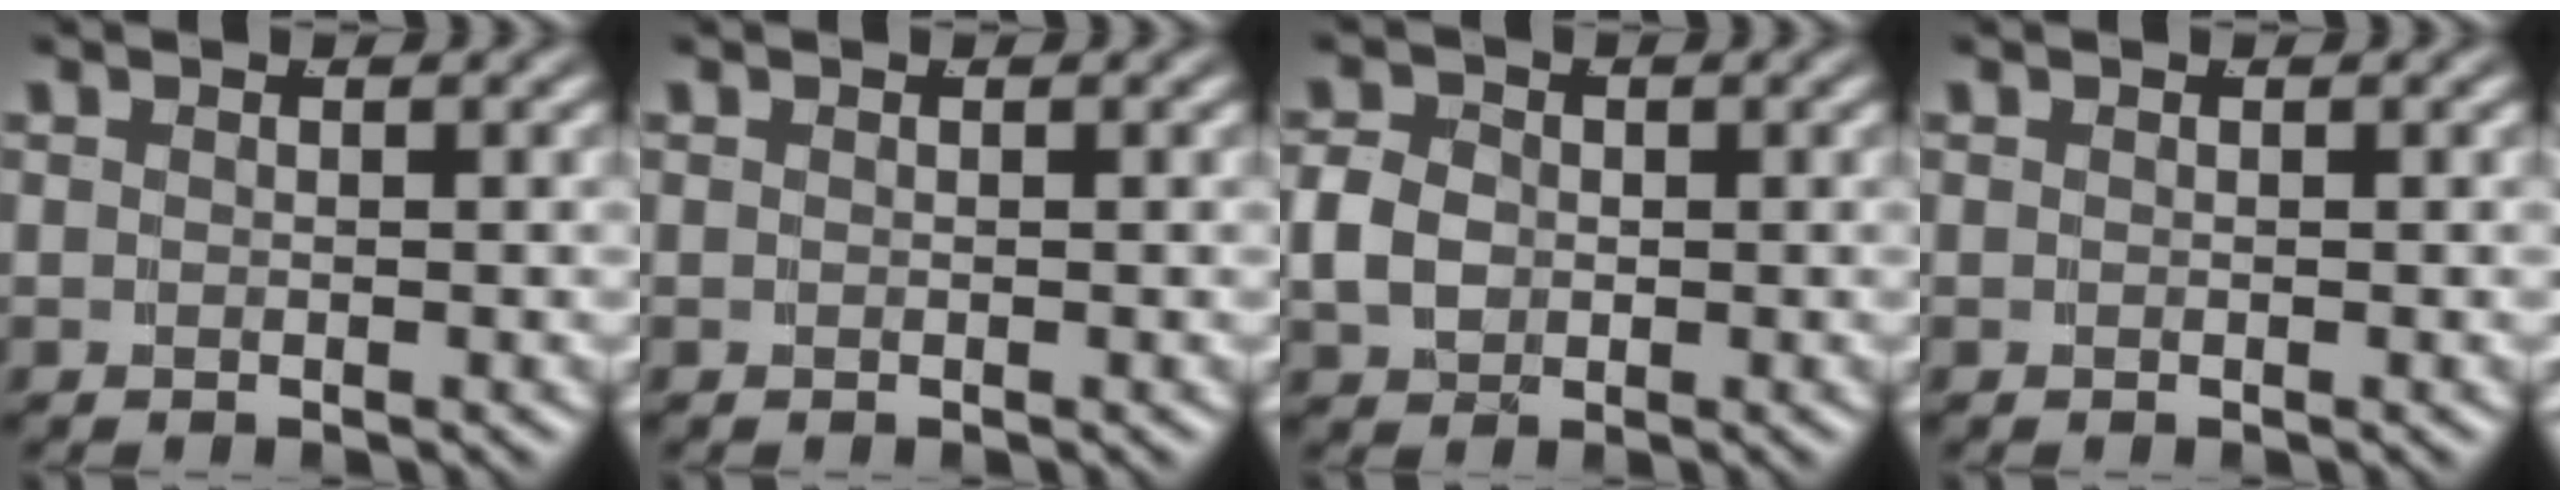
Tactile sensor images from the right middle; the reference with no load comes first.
{"total": 0.0}
{"total": 3.0, "force": [-0.3, 2.5, 1.6], "torque": [-0.041, -0.010, 0.004]}
{"total": 0.0}